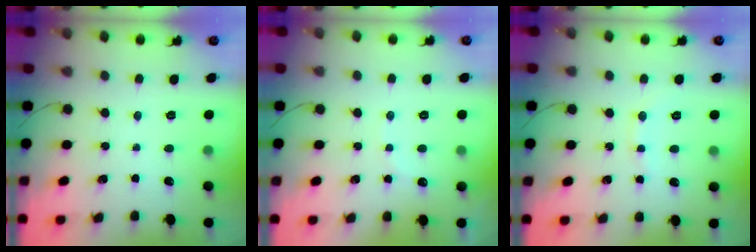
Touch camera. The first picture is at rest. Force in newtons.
{"total": 5.8, "press": 5.7, "slide": 1.0}
{"total": 6.5, "press": 6.4, "slide": 1.4}